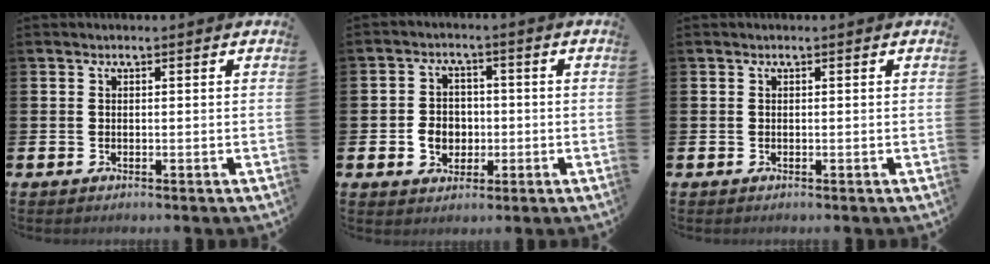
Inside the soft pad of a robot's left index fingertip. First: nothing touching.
{"total": 4.4, "force": [-0.8, 3.8, 2.0], "torque": [-0.028, 0.003, -0.022]}
{"total": 0.0}